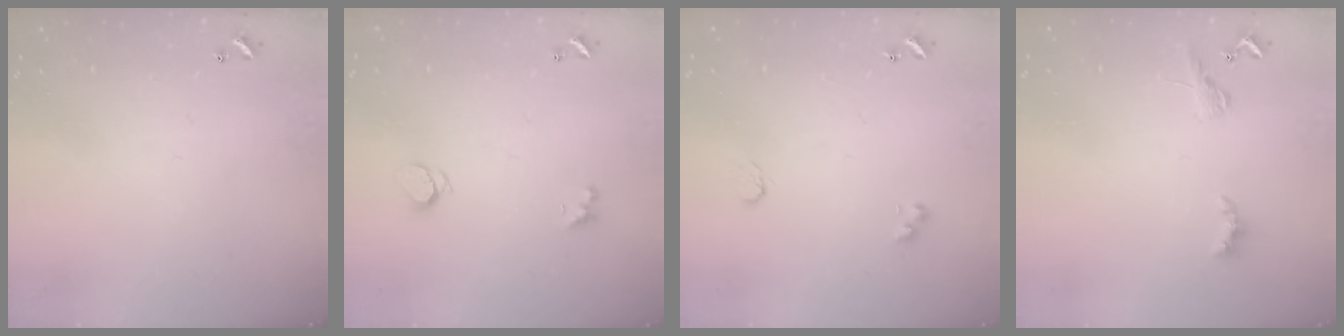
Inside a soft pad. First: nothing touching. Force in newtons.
{"total": 1.8, "press": 1.7, "slide": 0.3}
{"total": 3.0, "press": 3.0, "slide": 0.8}
{"total": 1.9, "press": 1.8, "slide": 0.5}